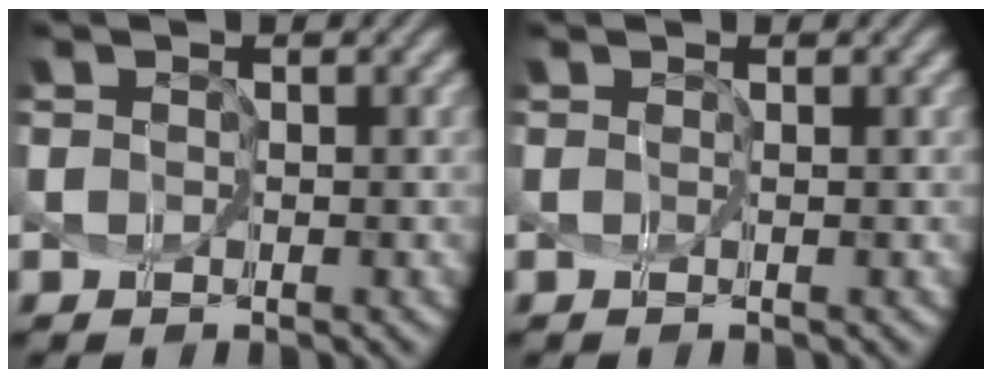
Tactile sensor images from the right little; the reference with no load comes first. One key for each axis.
{"total": 1.4, "fx": 0.4, "fy": -1.3, "fz": -0.2, "tx": 0.008, "ty": -0.011, "tz": 0.009}